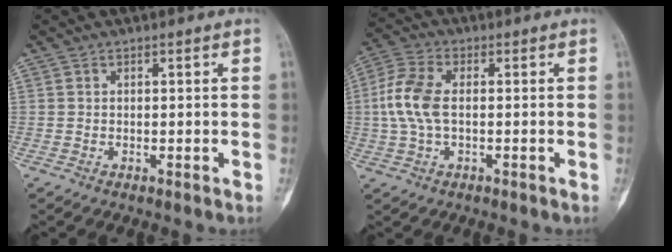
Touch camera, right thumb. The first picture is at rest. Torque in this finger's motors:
{"motor_torque": [1.26, 0.90, 0.98, -0.61, 0.27]}